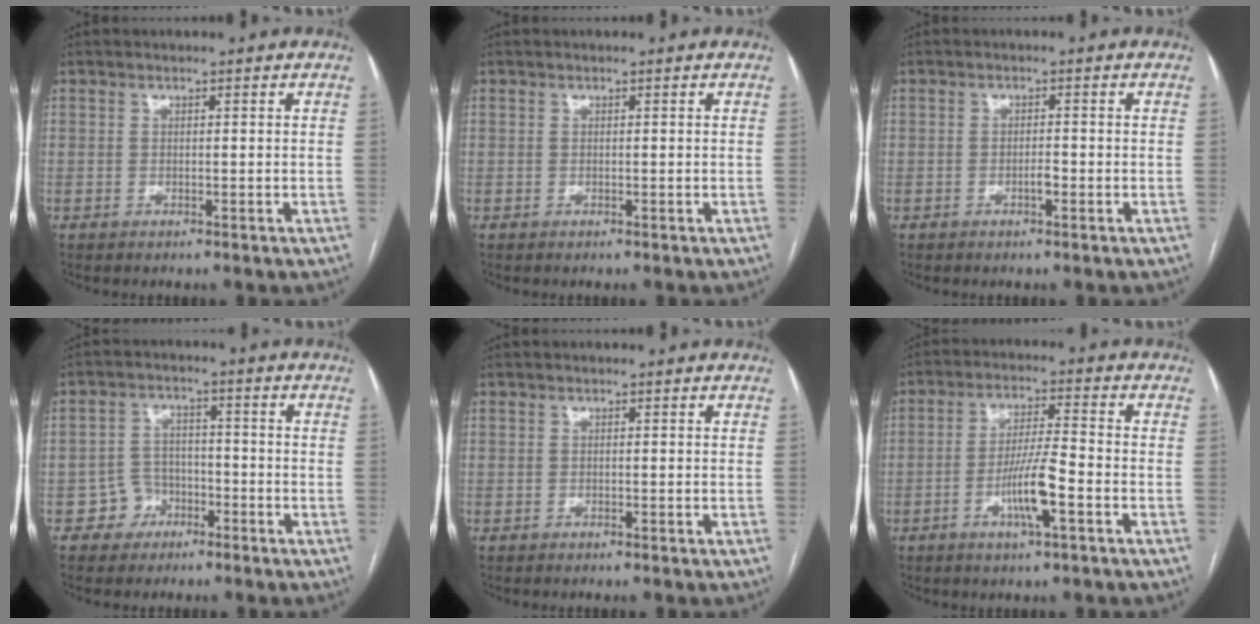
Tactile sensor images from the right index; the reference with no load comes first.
{"total": 0.0}
{"total": 1.5, "force": [-0.7, 0.4, 1.3], "torque": [-0.023, 0.002, -0.011]}
{"total": 4.6, "force": [-2.5, 3.9, 0.3], "torque": [0.004, 0.016, -0.041]}
{"total": 0.0}
{"total": 7.8, "force": [-3.0, 0.5, 7.2], "torque": [-0.136, -0.001, -0.055]}